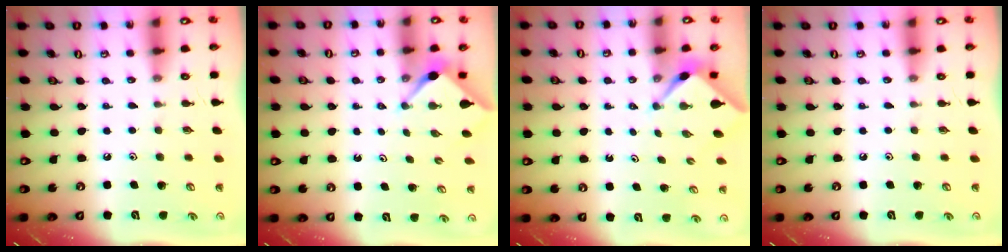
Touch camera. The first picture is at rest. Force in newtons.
{"total": 2.9, "press": 2.9, "slide": 0.3}
{"total": 2.2, "press": 2.2, "slide": 0.1}
{"total": 0.0}